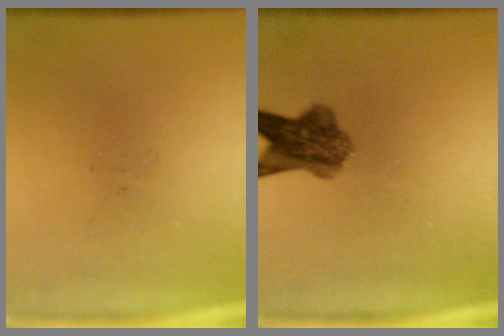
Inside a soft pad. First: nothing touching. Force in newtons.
{"total": 6.6}